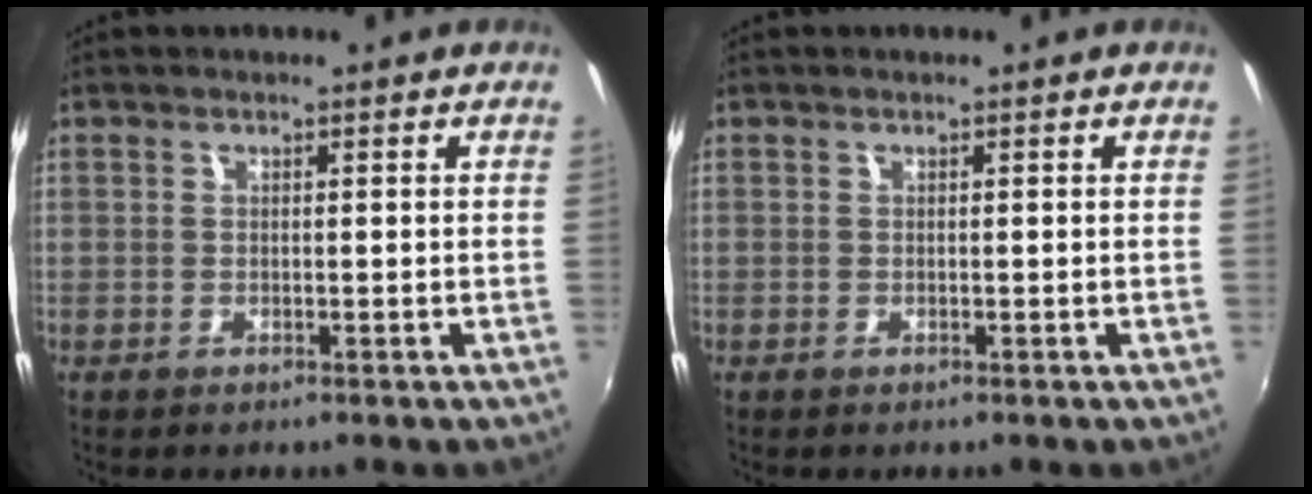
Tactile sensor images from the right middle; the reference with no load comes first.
{"total": 0.0}